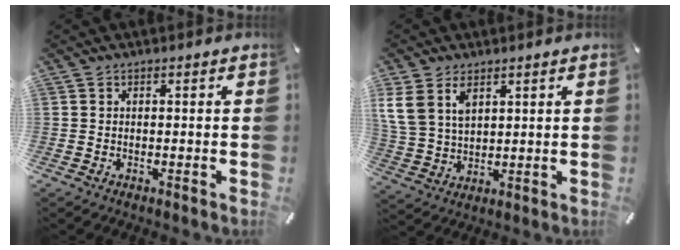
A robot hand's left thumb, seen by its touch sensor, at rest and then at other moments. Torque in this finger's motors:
{"motor_torque": [1.05, 1.60, 0.16, -0.16, 0.39]}